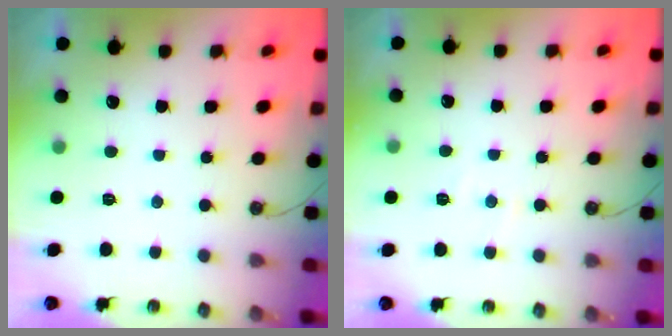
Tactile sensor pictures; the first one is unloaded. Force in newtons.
{"total": 4.6, "press": 4.6, "slide": 0.6}